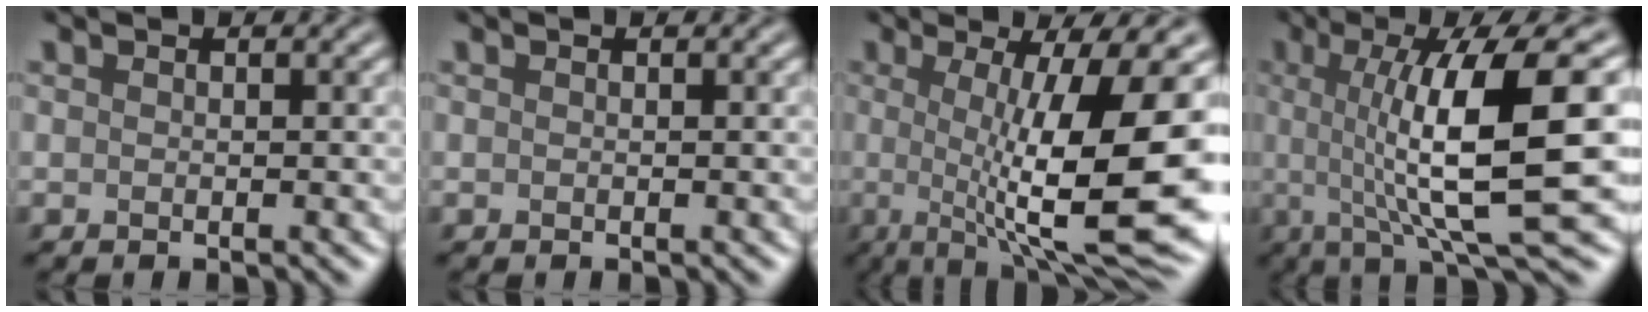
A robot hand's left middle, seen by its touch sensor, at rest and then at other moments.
{"total": 0.0}
{"total": 13.6, "force": [-0.8, 3.5, 13.2], "torque": [-0.166, -0.005, -0.015]}
{"total": 11.8, "force": [0.7, 2.7, 11.5], "torque": [-0.151, 0.007, 0.011]}